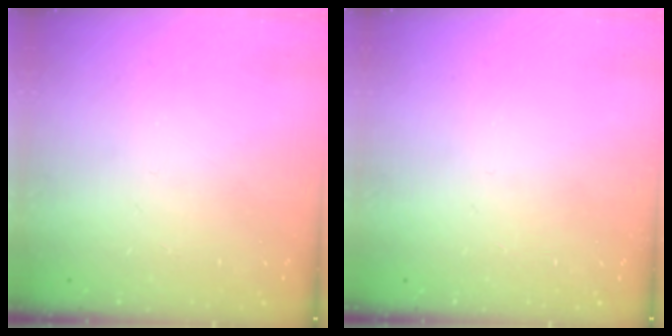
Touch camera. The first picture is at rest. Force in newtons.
{"total": 0.0}